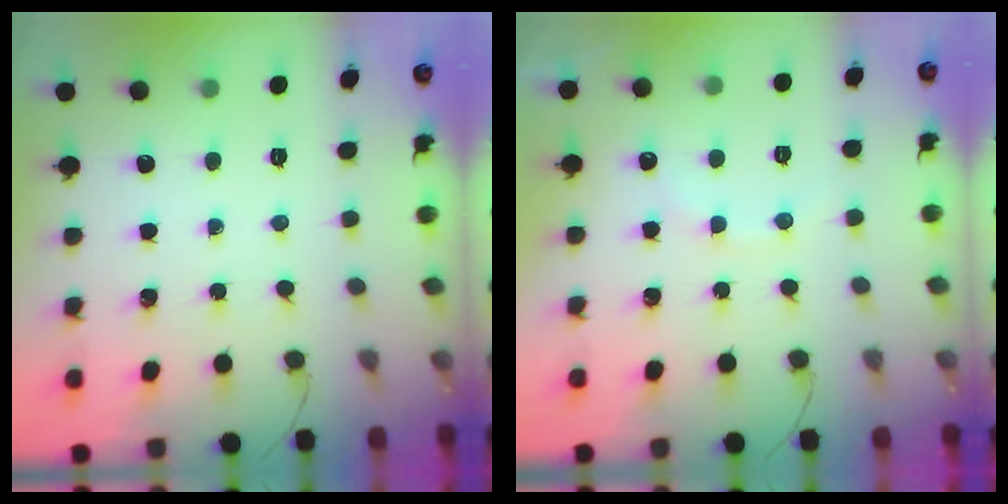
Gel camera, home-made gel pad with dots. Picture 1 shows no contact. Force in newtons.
{"total": 6.6, "press": 6.5, "slide": 1.1}